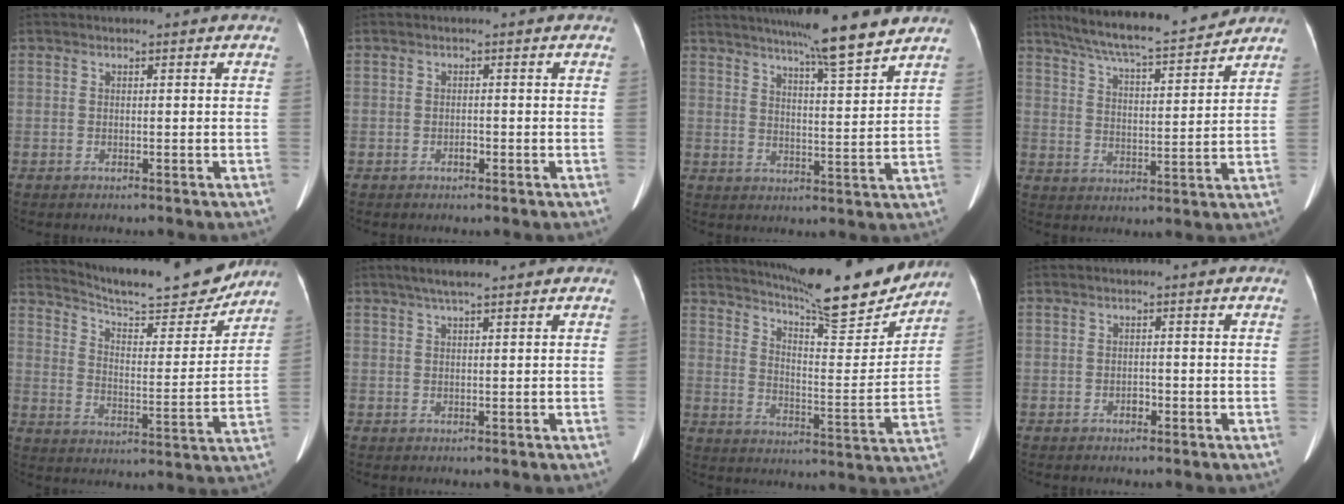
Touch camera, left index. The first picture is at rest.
{"total": 0.7, "force": [-0.5, 0.4, 0.4], "torque": [-0.009, 0.001, -0.006]}
{"total": 12.0, "force": [10.1, -0.6, 6.5], "torque": [-0.101, -0.001, 0.142]}
{"total": 14.0, "force": [12.8, 0.5, 5.8], "torque": [-0.102, 0.004, 0.200]}
{"total": 18.9, "force": [17.4, 2.4, 7.0], "torque": [-0.112, -0.019, 0.245]}
{"total": 4.0, "force": [3.1, 0.1, 2.5], "torque": [-0.046, 0.017, 0.054]}
{"total": 19.7, "force": [17.5, 1.7, 9.0], "torque": [-0.144, -0.034, 0.247]}
{"total": 0.8, "force": [-0.5, 0.5, 0.4], "torque": [-0.007, 0.002, -0.007]}